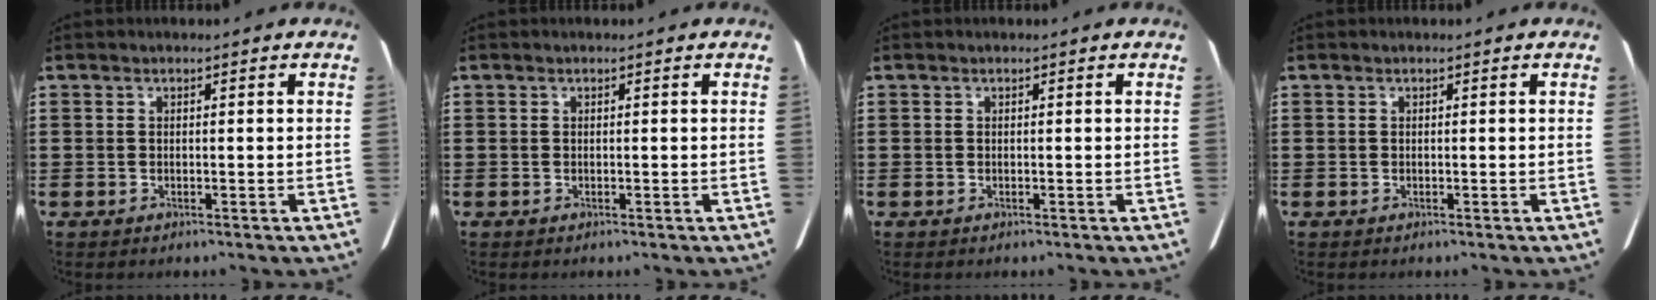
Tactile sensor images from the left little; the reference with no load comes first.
{"total": 0.0}
{"total": 0.0}
{"total": 0.0}